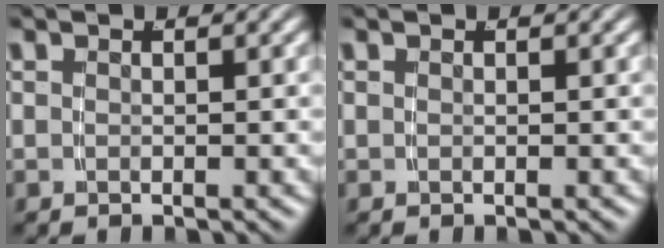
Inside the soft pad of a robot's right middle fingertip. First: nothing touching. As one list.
[{"total": 0.0}]